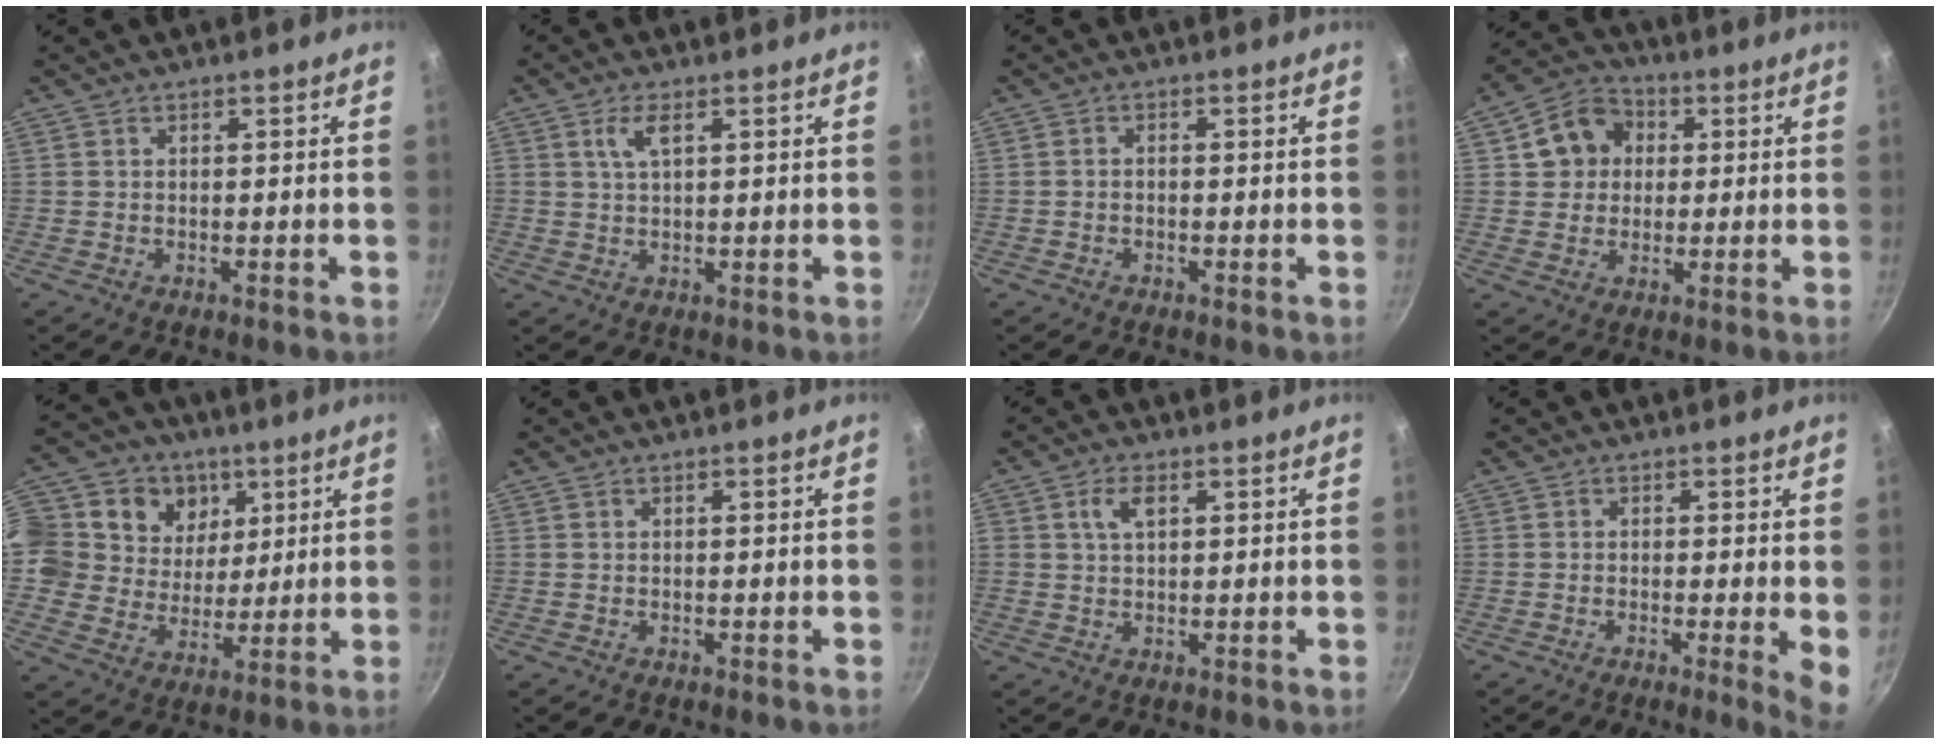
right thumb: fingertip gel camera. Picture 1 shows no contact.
{"total": 3.6, "force": [1.5, 1.4, 2.9], "torque": [-0.054, -0.002, 0.031]}
{"total": 0.9, "force": [-0.5, 0.6, 0.6], "torque": [-0.014, 0.009, -0.009]}
{"total": 9.4, "force": [2.0, 8.3, 4.0], "torque": [-0.033, 0.015, 0.022]}
{"total": 18.5, "force": [7.1, 15.1, 8.0], "torque": [-0.134, -0.015, 0.120]}
{"total": 0.0}
{"total": 3.8, "force": [1.4, 2.1, 2.8], "torque": [-0.041, 0.001, 0.027]}
{"total": 4.8, "force": [-0.5, 0.6, 4.7], "torque": [-0.061, -0.010, -0.009]}